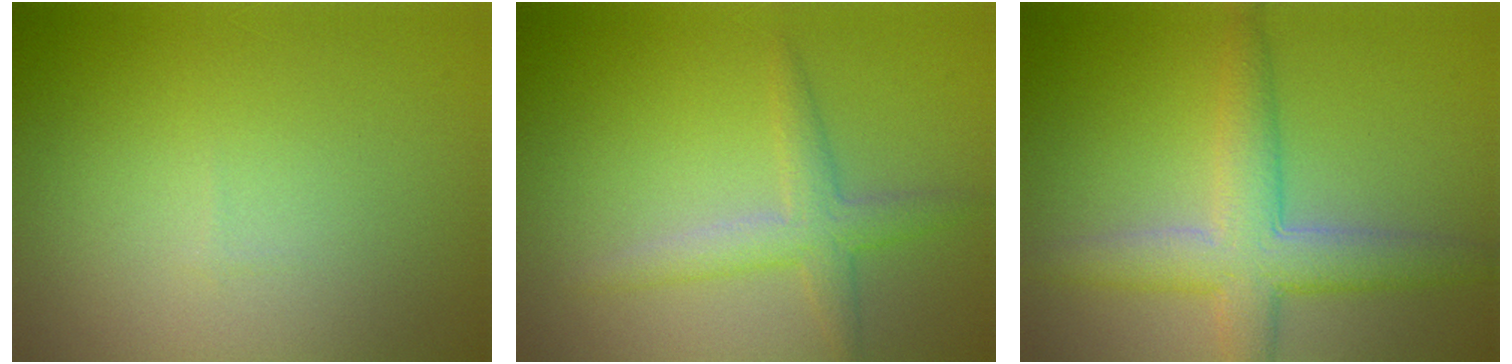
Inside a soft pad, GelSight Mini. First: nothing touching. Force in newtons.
{"total": 2.8, "press": 2.8, "slide": 0.0}
{"total": 5.4, "press": 5.4, "slide": 0.2}